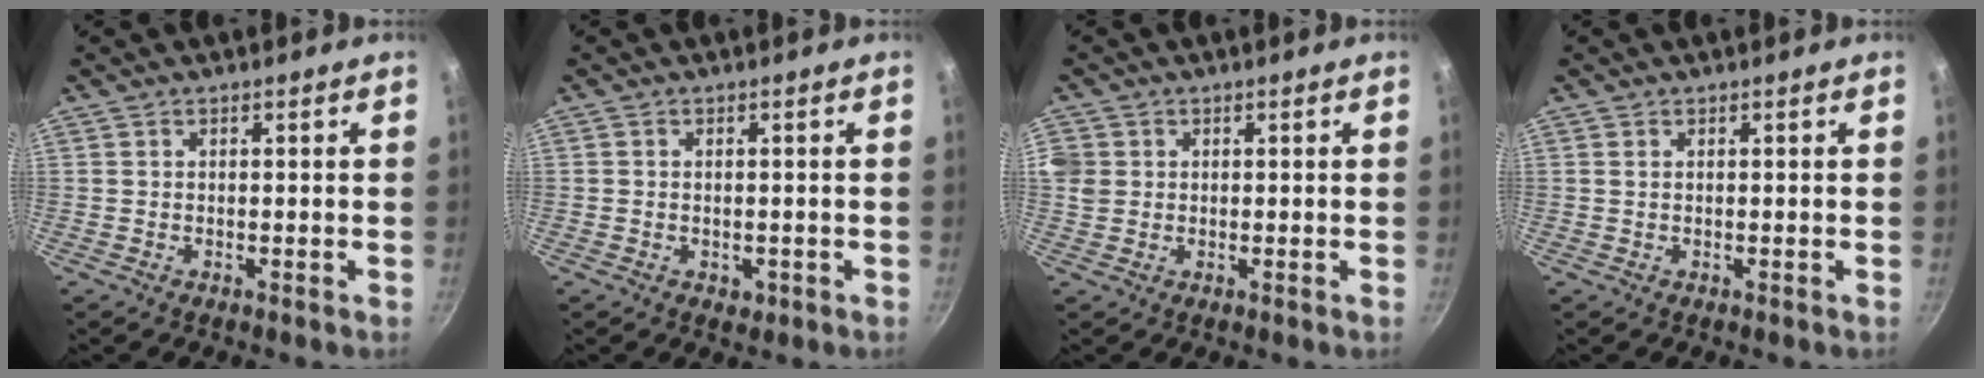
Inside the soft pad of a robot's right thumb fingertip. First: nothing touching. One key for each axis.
{"total": 1.9, "fx": -0.5, "fy": 1.5, "fz": 0.9, "tx": -0.011, "ty": 0.000, "tz": -0.006}
{"total": 4.9, "fx": 0.8, "fy": 4.3, "fz": 2.2, "tx": -0.039, "ty": 0.001, "tz": 0.015}
{"total": 0.7, "fx": 0.2, "fy": 0.5, "fz": 0.5, "tx": -0.011, "ty": 0.001, "tz": 0.004}